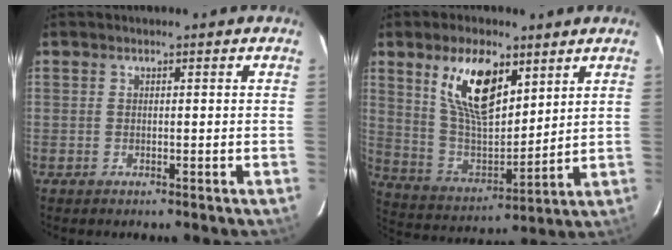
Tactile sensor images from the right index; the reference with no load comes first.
{"total": 15.4, "force": [7.9, 6.8, 11.3], "torque": [-0.208, 0.002, 0.162]}